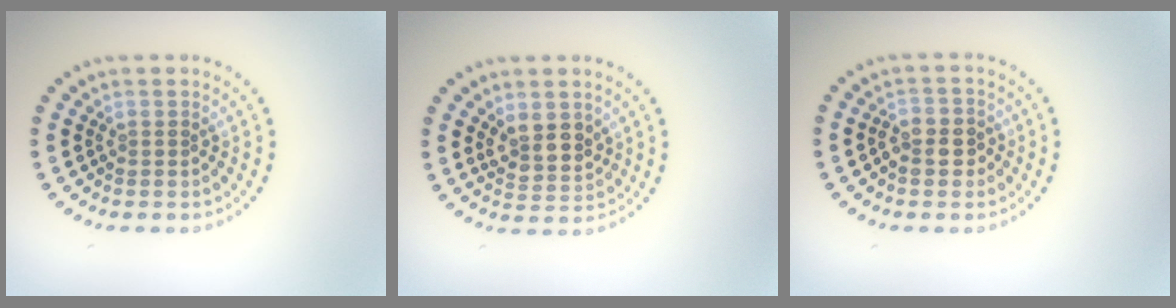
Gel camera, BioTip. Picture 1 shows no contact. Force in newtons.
{"total": 3.0, "press": 2.7, "slide": 1.3}
{"total": 2.6, "press": 2.5, "slide": 0.7}